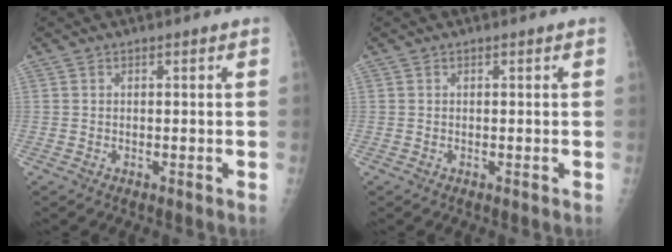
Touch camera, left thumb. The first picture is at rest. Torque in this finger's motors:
{"motor_torque": [0.03, 0.04, -0.02, -0.02, 0.00]}